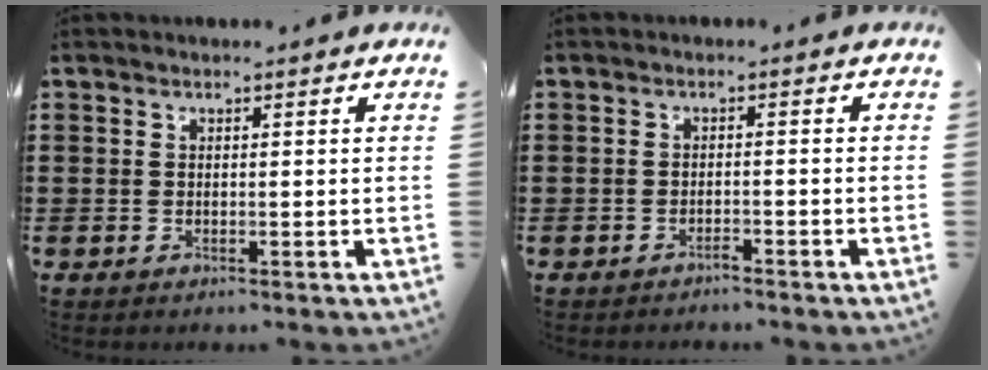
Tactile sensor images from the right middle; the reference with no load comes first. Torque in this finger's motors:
{"motor_torque": [-0.20, 0.15, 0.03, -0.01]}